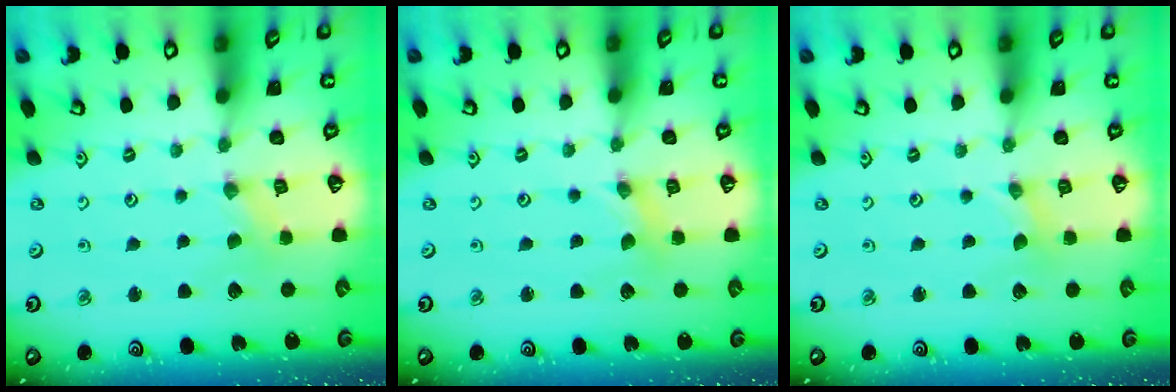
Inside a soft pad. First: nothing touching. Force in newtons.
{"total": 0.9, "press": 0.8, "slide": 0.3}
{"total": 0.0}